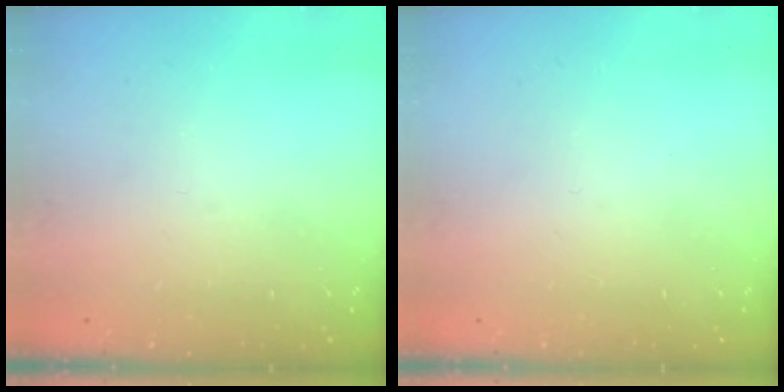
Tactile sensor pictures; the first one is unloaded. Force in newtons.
{"total": 1.6, "press": 1.6, "slide": 0.1}